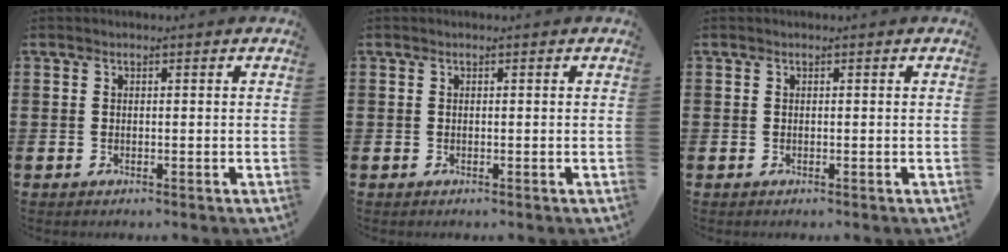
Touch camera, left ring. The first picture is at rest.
{"total": 0.0}
{"total": 0.0}